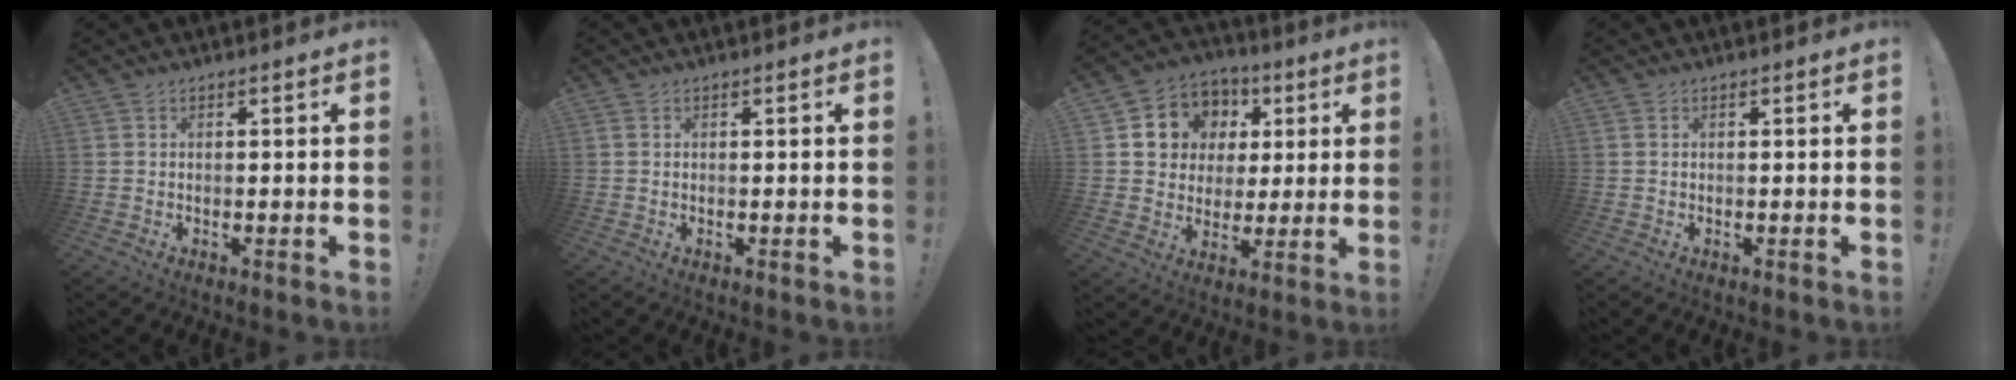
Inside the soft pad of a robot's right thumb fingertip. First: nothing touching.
{"total": 0.0}
{"total": 10.4, "force": [2.9, 9.6, 2.9], "torque": [-0.042, -0.013, 0.066]}
{"total": 0.0}